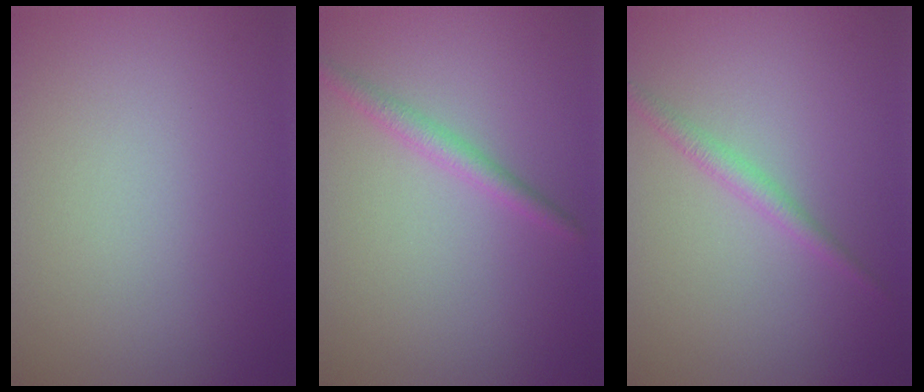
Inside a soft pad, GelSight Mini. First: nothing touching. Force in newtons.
{"total": 1.8, "press": 1.8, "slide": 0.1}
{"total": 1.6, "press": 1.6, "slide": 0.1}